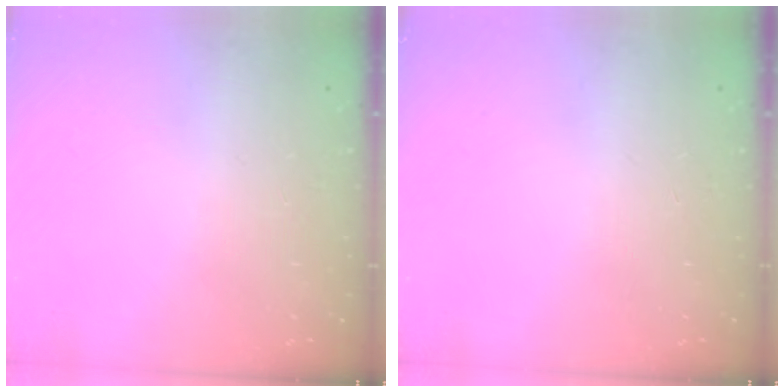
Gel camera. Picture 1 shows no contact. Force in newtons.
{"total": 0.0}